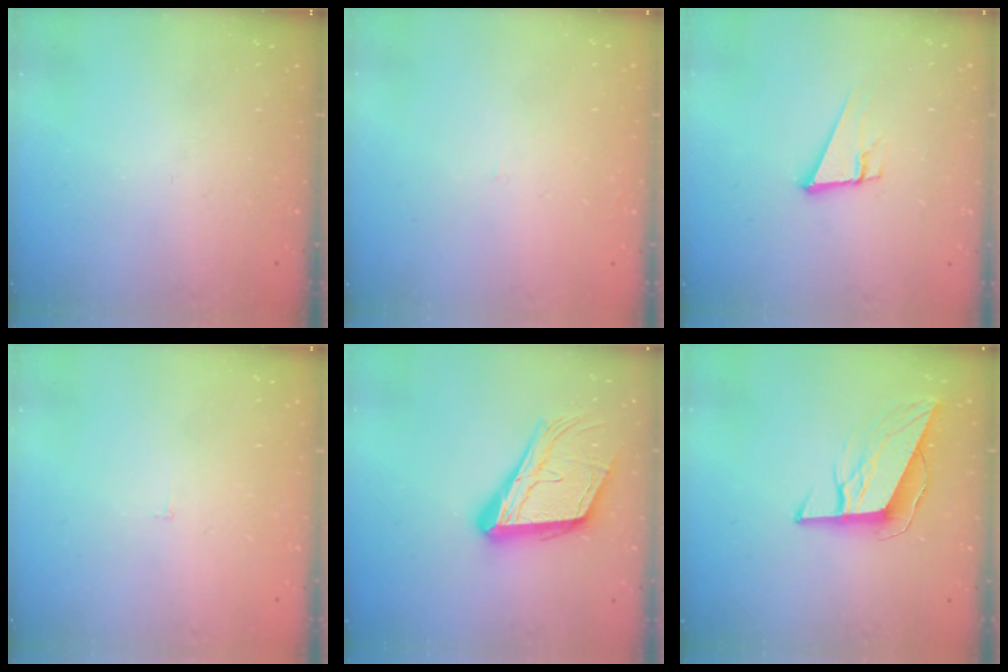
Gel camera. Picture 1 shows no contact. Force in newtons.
{"total": 0.9, "press": 0.9, "slide": 0.1}
{"total": 9.0, "press": 8.3, "slide": 3.3}
{"total": 1.8, "press": 1.8, "slide": 0.1}
{"total": 18.7, "press": 18.4, "slide": 3.0}
{"total": 9.9, "press": 9.6, "slide": 2.3}